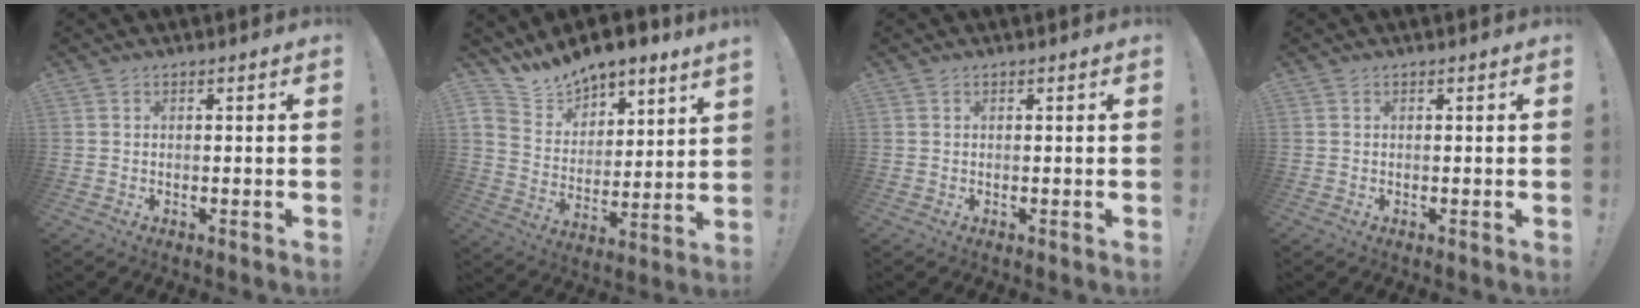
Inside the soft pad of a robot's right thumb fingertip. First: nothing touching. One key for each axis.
{"total": 9.7, "fx": 9.4, "fy": 2.0, "fz": 0.6, "tx": -0.043, "ty": -0.087, "tz": 0.174}
{"total": 0.0}
{"total": 0.0}